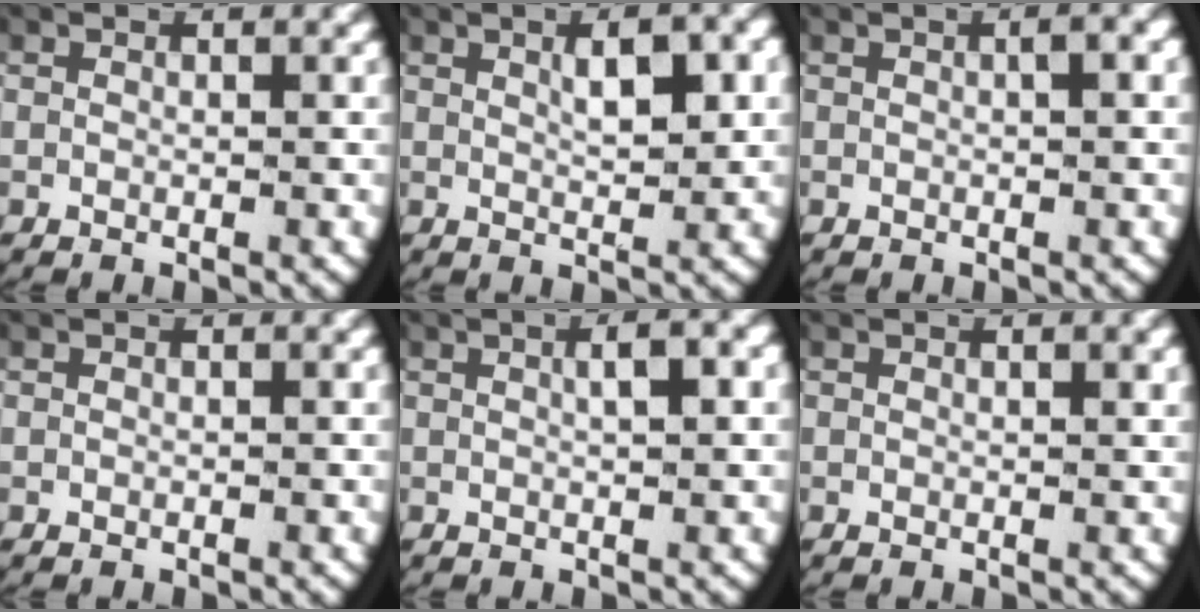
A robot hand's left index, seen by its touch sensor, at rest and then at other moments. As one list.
[{"total": 3.3, "force": [0.9, 1.1, 2.9], "torque": [-0.040, 0.000, 0.018]}, {"total": 1.4, "force": [0.4, 0.3, 1.4], "torque": [-0.018, 0.008, 0.006]}, {"total": 0.0}, {"total": 2.5, "force": [0.7, 0.7, 2.3], "torque": [-0.029, 0.009, 0.010]}, {"total": 0.6, "force": [0.4, -0.1, 0.4], "torque": [-0.007, -0.003, 0.007]}]